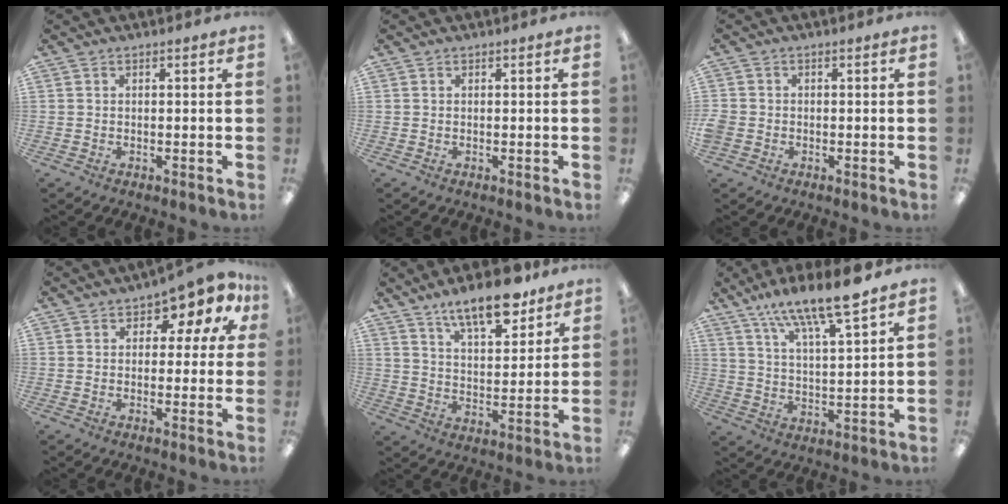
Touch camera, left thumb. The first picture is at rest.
{"total": 0.0}
{"total": 2.3, "force": [-0.9, 2.0, 0.7], "torque": [-0.016, 0.002, -0.018]}
{"total": 7.9, "force": [4.4, 4.1, 5.2], "torque": [-0.065, -0.019, 0.073]}
{"total": 12.5, "force": [9.8, 4.3, 6.5], "torque": [-0.095, -0.055, 0.170]}
{"total": 12.6, "force": [10.6, 1.7, 6.6], "torque": [-0.123, -0.061, 0.182]}